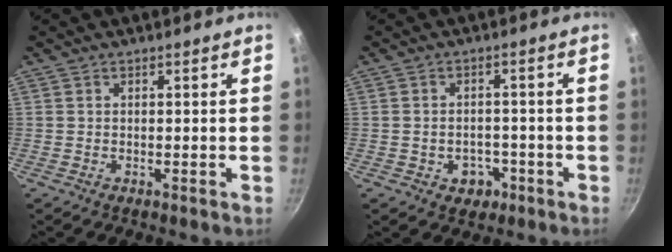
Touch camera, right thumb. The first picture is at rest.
{"total": 4.6, "force": [-1.9, 3.6, 2.2], "torque": [-0.015, 0.019, -0.016]}